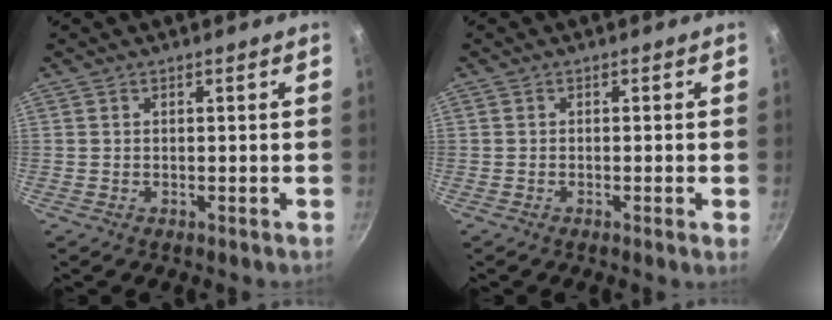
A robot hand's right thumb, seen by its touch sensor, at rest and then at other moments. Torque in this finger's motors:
{"motor_torque": [-0.20, 0.11, -0.07, -0.09, 0.06]}